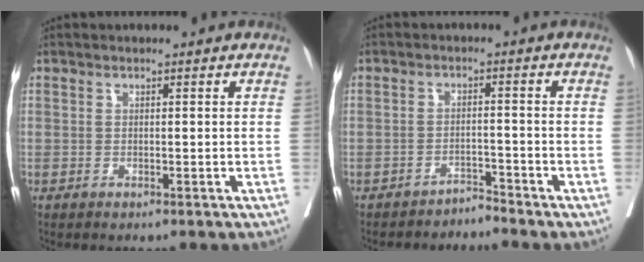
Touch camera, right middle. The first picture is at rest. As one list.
[{"total": 2.1, "force": [-2.0, -0.1, -0.6], "torque": [0.022, -0.005, -0.031]}]